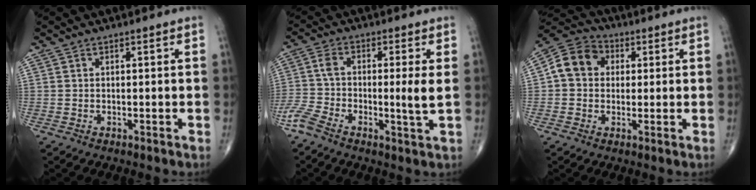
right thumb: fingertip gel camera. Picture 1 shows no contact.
{"total": 7.8, "force": [-1.9, 1.3, 7.4], "torque": [-0.168, 0.007, -0.048]}
{"total": 9.1, "force": [1.3, 7.6, 4.8], "torque": [-0.069, 0.019, 0.010]}